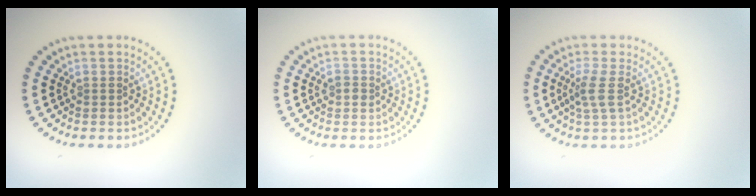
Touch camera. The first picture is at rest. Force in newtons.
{"total": 1.0, "press": 1.0, "slide": 0.1}
{"total": 2.0, "press": 1.5, "slide": 1.3}